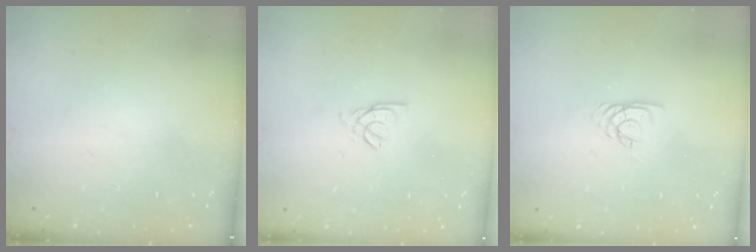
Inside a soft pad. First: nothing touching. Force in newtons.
{"total": 2.5, "press": 2.5, "slide": 0.5}
{"total": 1.9, "press": 1.9, "slide": 0.2}